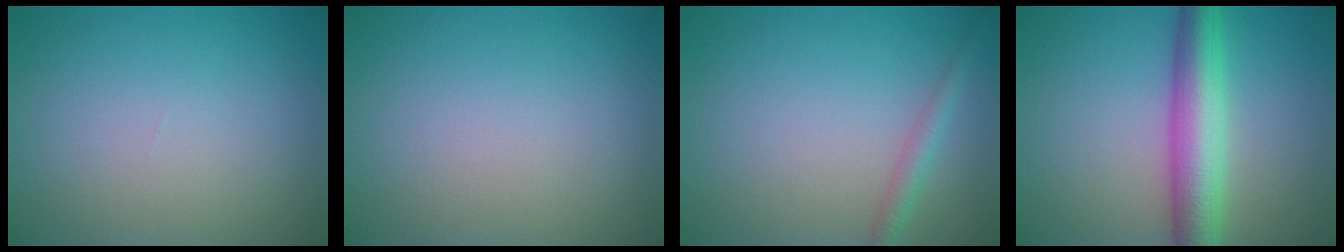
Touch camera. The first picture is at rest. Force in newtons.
{"total": 0.0}
{"total": 1.7, "press": 1.7, "slide": 0.1}
{"total": 6.4, "press": 6.4, "slide": 0.1}